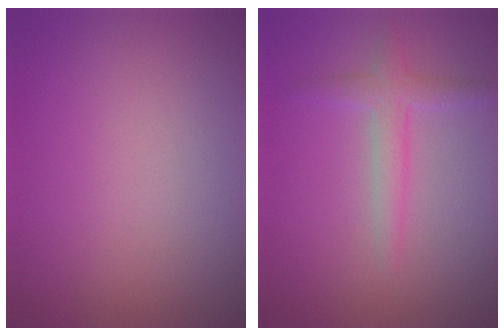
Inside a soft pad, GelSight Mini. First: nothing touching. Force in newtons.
{"total": 2.2, "press": 2.2, "slide": 0.0}